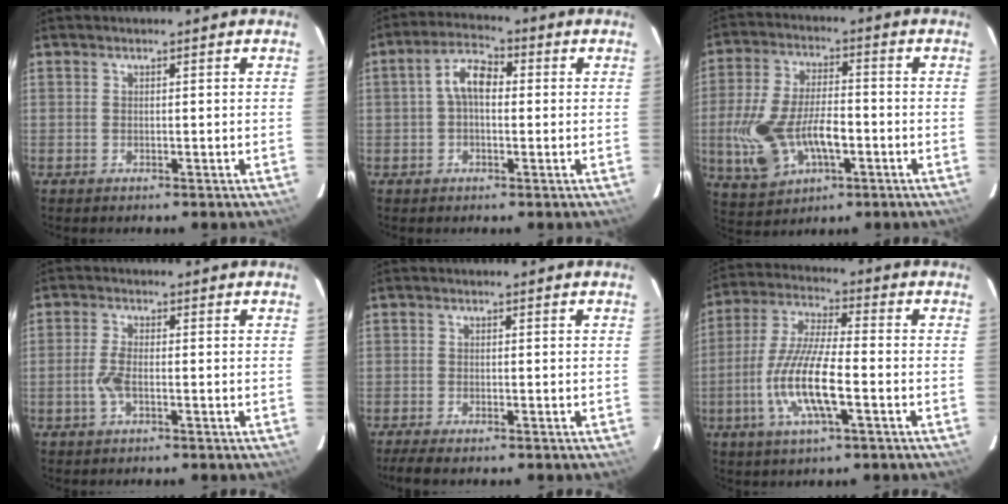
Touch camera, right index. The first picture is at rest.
{"total": 6.1, "force": [0.3, 3.4, 5.0], "torque": [-0.096, 0.023, 0.004]}
{"total": 15.9, "force": [-4.2, 8.5, 12.8], "torque": [-0.280, -0.007, -0.063]}
{"total": 3.5, "force": [-1.1, 1.1, 3.2], "torque": [-0.074, 0.001, -0.024]}
{"total": 3.7, "force": [-3.0, 0.6, 2.1], "torque": [-0.053, -0.014, -0.055]}
{"total": 13.4, "force": [-4.1, 2.7, 12.4], "torque": [-0.259, -0.008, -0.080]}